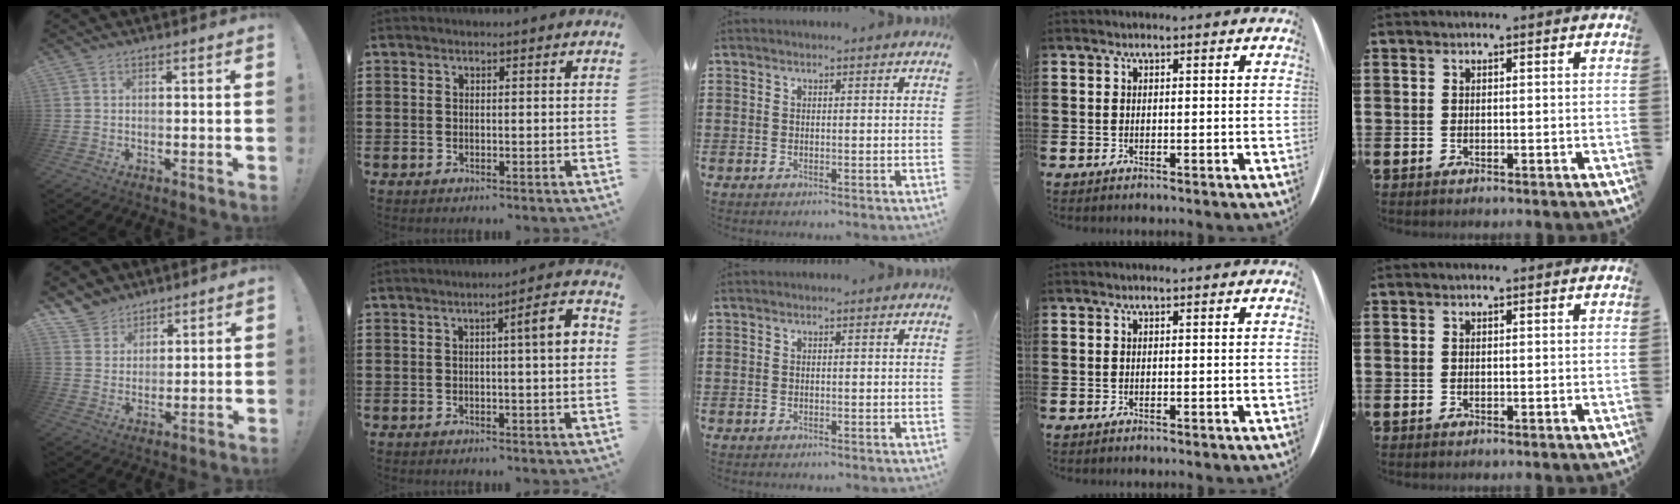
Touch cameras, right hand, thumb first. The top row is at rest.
{"thumb": {"total": 7.3, "force": [5.8, 4.4, 0.6], "torque": [-0.017, -0.044, 0.117]}, "index": {"total": 5.0, "force": [0.5, 0.4, 5.0], "torque": [-0.074, -0.006, 0.001]}}